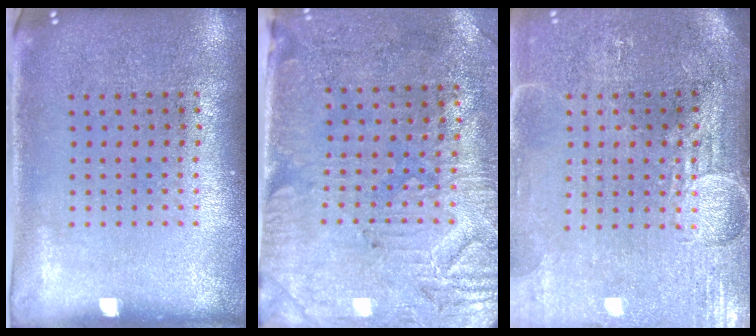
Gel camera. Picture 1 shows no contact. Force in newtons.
{"total": 3.1, "press": 2.7, "slide": 1.6}
{"total": 3.9, "press": 3.5, "slide": 1.7}